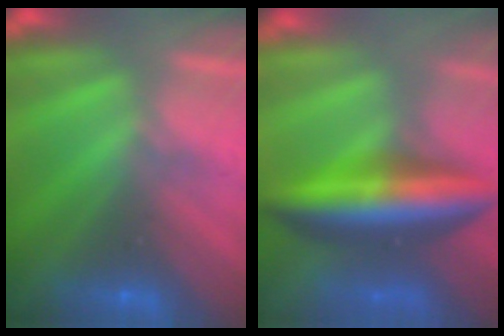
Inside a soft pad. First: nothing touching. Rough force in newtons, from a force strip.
{"total": 8.3}